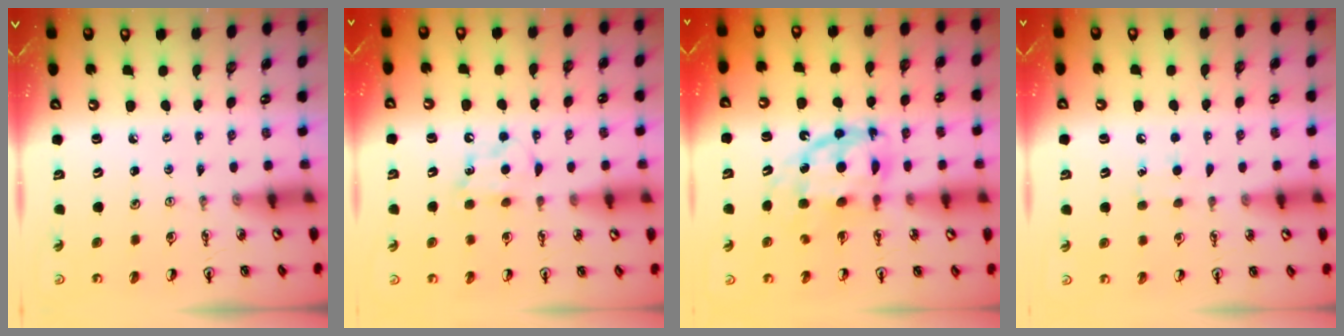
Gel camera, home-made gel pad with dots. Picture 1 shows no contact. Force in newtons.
{"total": 5.3, "press": 5.1, "slide": 1.4}
{"total": 11.3, "press": 11.2, "slide": 1.6}
{"total": 6.5, "press": 6.4, "slide": 0.9}